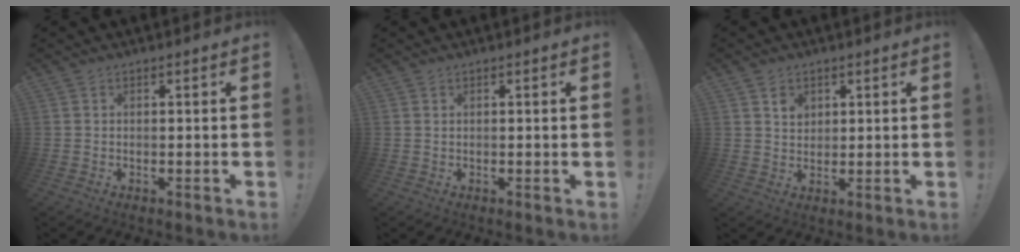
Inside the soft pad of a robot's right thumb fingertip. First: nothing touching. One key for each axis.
{"total": 0.6, "fx": 0.4, "fy": -0.1, "fz": 0.4, "tx": -0.003, "ty": -0.002, "tz": 0.005}
{"total": 3.8, "fx": 2.1, "fy": 3.0, "fz": 1.2, "tx": -0.006, "ty": -0.012, "tz": 0.034}